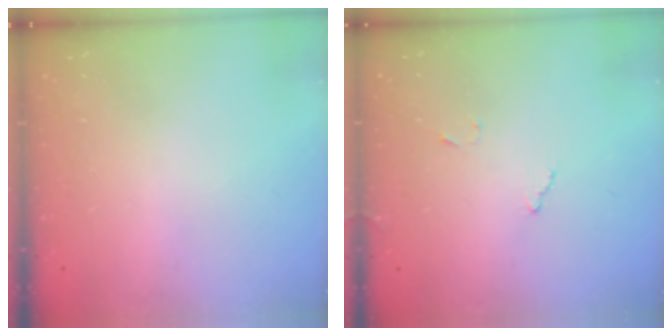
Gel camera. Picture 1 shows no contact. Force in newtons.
{"total": 7.0, "press": 7.0, "slide": 0.4}